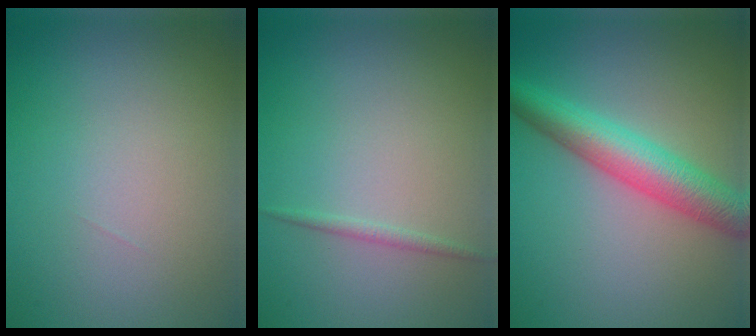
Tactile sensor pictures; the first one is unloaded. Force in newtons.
{"total": 0.8, "press": 0.8, "slide": 0.0}
{"total": 5.7, "press": 5.7, "slide": 0.2}